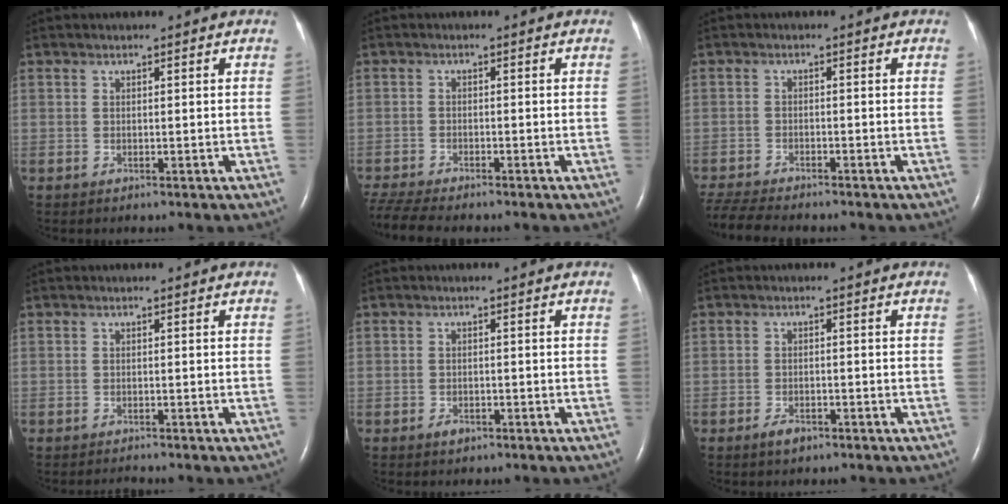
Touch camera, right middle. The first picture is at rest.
{"total": 7.3, "force": [-6.6, 0.8, 3.1], "torque": [-0.066, -0.014, -0.113]}
{"total": 7.7, "force": [-7.1, 0.9, 2.9], "torque": [-0.060, -0.015, -0.119]}
{"total": 0.6, "force": [-0.5, -0.3, -0.1], "torque": [-0.002, -0.007, -0.006]}
{"total": 1.5, "force": [-1.0, 0.8, 0.7], "torque": [-0.015, 0.001, -0.013]}
{"total": 2.2, "force": [-1.6, 1.0, 1.2], "torque": [-0.030, -0.001, -0.023]}